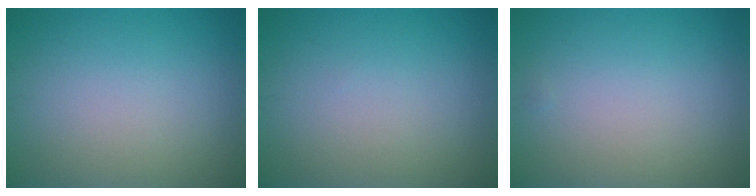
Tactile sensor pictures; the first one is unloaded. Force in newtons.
{"total": 0.0}
{"total": 0.0}